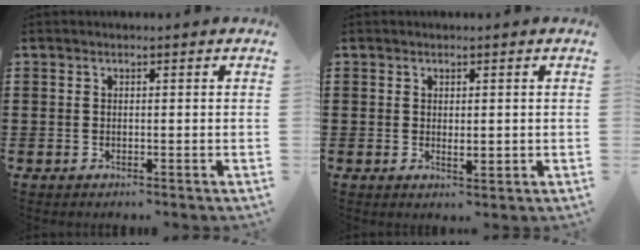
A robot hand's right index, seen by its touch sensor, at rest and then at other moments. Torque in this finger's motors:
{"motor_torque": [0.03, -0.03, 0.07, 0.01]}